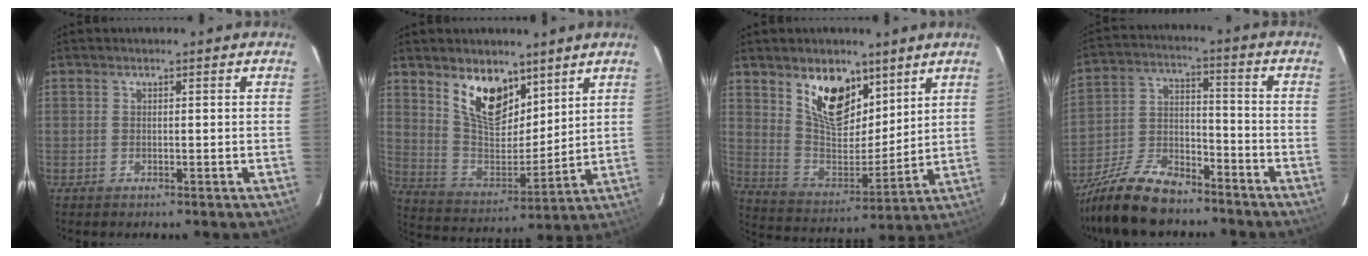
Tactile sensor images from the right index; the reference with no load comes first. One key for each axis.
{"total": 13.1, "fx": 8.2, "fy": 6.5, "fz": 7.8, "tx": -0.141, "ty": -0.008, "tz": 0.161}
{"total": 14.2, "fx": 8.5, "fy": 7.5, "fz": 8.6, "tx": -0.149, "ty": -0.009, "tz": 0.163}
{"total": 16.7, "fx": -12.9, "fy": 6.6, "fz": 8.3, "tx": -0.187, "ty": -0.006, "tz": -0.232}